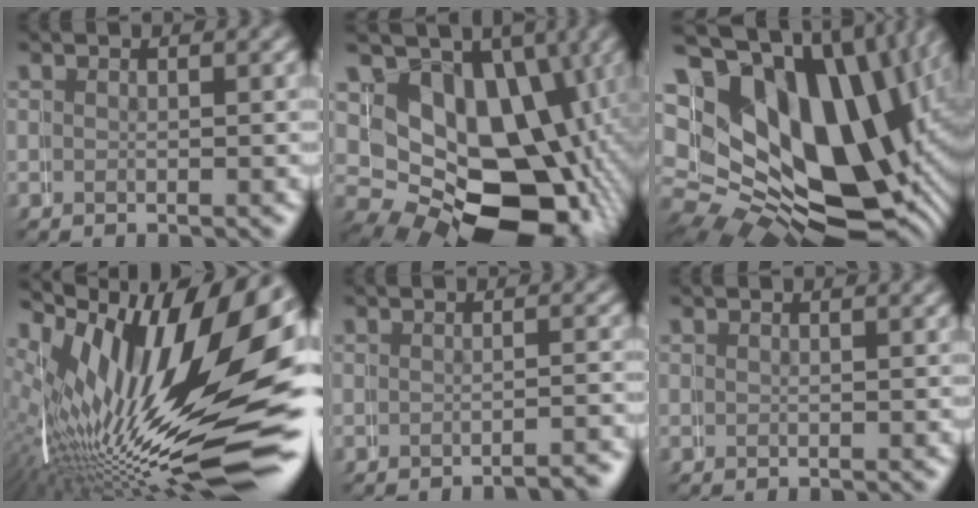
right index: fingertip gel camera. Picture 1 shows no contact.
{"total": 19.9, "force": [-3.4, 15.3, 12.3], "torque": [-0.223, -0.067, -0.036]}
{"total": 26.1, "force": [2.1, 19.0, 17.8], "torque": [-0.309, -0.028, 0.033]}
{"total": 17.4, "force": [-1.1, 7.7, 15.6], "torque": [-0.212, 0.005, -0.008]}
{"total": 2.7, "force": [-2.5, 0.3, 1.0], "torque": [-0.002, 0.006, -0.042]}
{"total": 0.0}